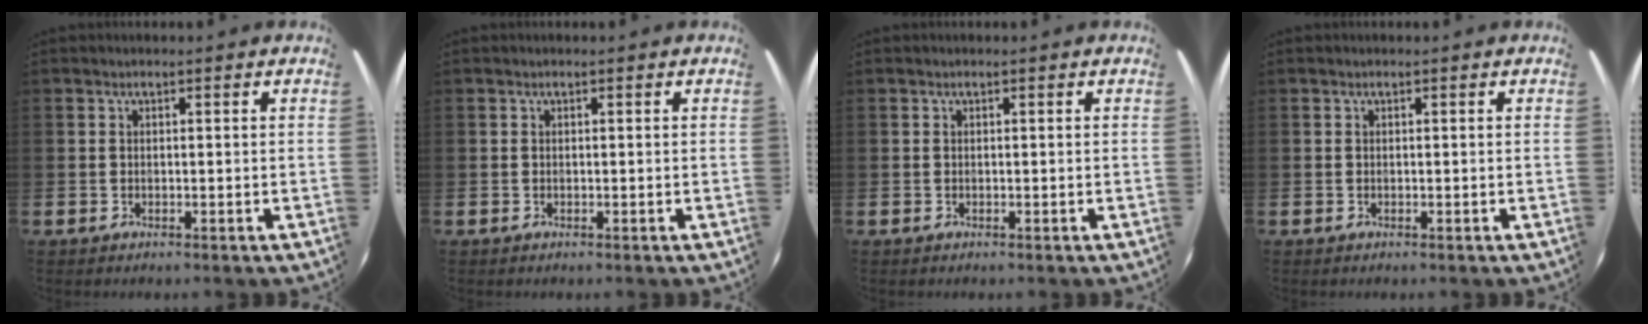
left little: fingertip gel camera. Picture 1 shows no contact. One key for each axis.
{"total": 0.0}
{"total": 0.0}
{"total": 0.0}